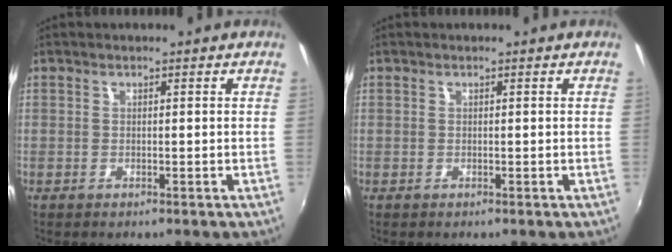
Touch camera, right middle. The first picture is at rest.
{"total": 0.0}